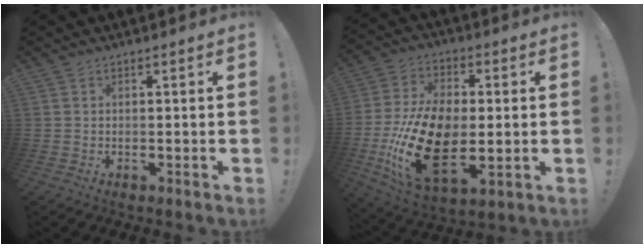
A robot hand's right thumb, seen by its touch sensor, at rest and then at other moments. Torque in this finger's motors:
{"motor_torque": [0.11, 1.10, 2.29, -0.49, 0.21]}